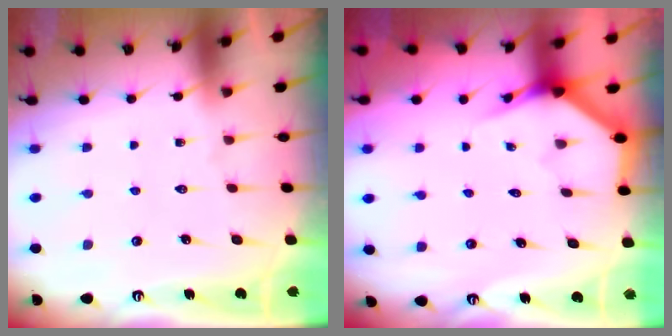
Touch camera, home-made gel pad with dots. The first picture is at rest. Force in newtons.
{"total": 3.9, "press": 3.9, "slide": 0.3}